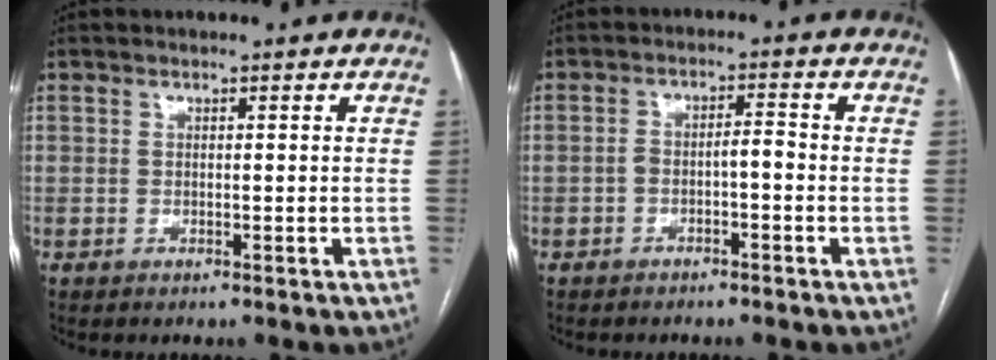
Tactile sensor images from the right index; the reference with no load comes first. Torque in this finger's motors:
{"motor_torque": [0.38, -0.16, 0.05, 0.06]}